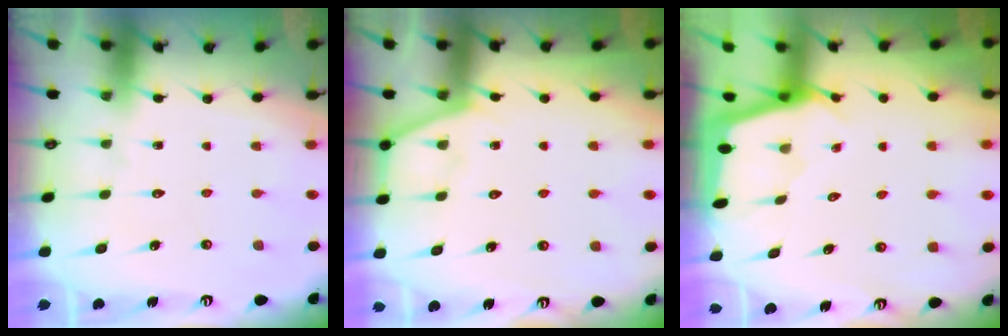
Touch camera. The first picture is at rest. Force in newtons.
{"total": 4.5, "press": 4.5, "slide": 0.5}
{"total": 1.8, "press": 1.8, "slide": 0.1}